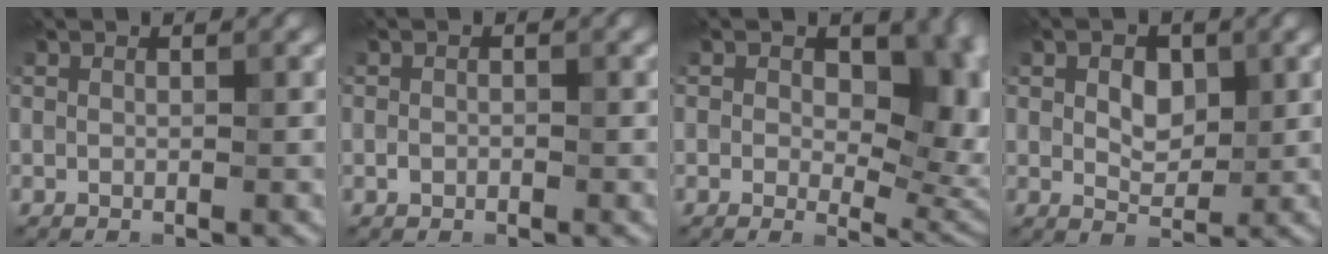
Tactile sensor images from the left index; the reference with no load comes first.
{"total": 0.6, "force": [-0.3, 0.5, 0.3], "torque": [-0.006, 0.003, -0.008]}
{"total": 11.7, "force": [1.9, 7.4, 8.8], "torque": [-0.087, 0.011, 0.034]}
{"total": 3.2, "force": [0.8, 2.1, 2.3], "torque": [-0.042, 0.003, 0.011]}